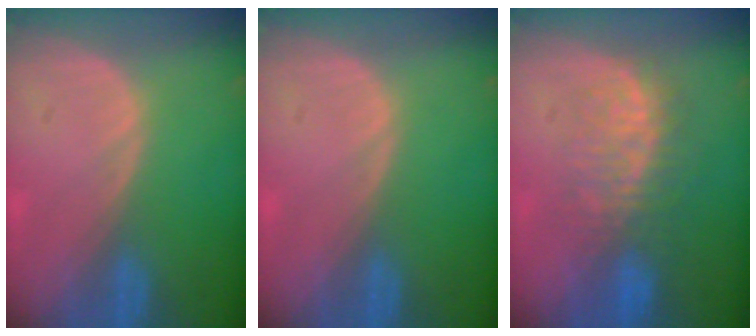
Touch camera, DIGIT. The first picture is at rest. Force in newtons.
{"total": 0.0}
{"total": 7.9, "press": 7.5, "slide": 2.3}